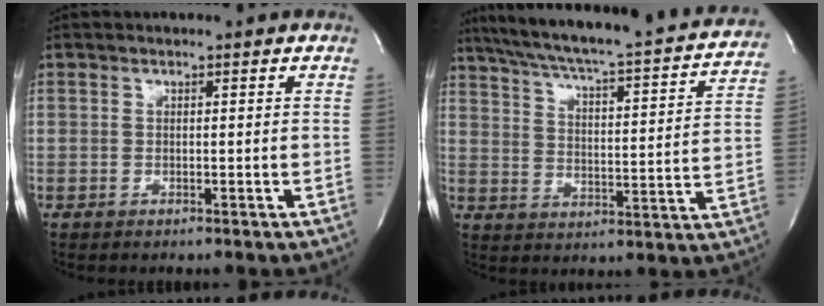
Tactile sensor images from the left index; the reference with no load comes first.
{"total": 27.6, "force": [24.5, 2.7, 12.4], "torque": [-0.197, -0.041, 0.312]}